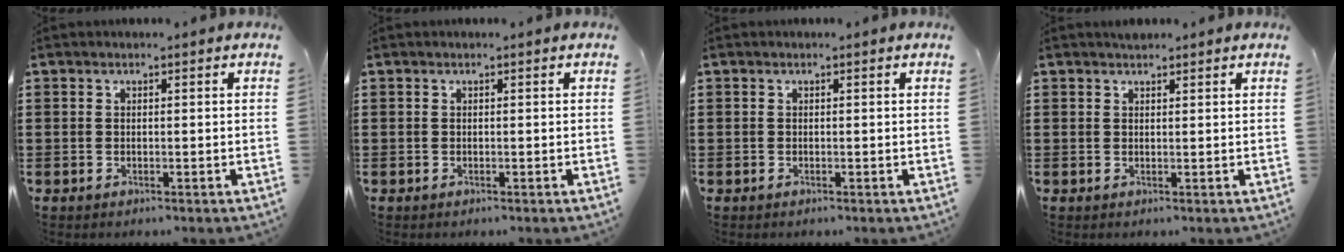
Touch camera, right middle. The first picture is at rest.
{"total": 0.0}
{"total": 0.0}
{"total": 1.0, "force": [1.0, 0.4, 0.1], "torque": [-0.003, 0.002, 0.018]}